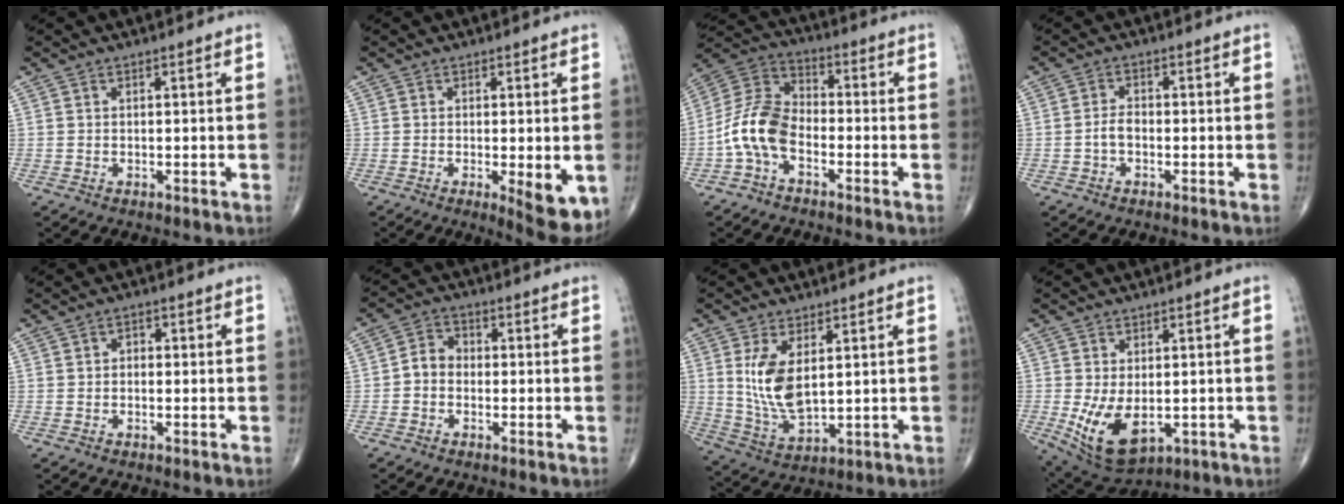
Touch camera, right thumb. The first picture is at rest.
{"total": 7.8, "force": [-1.9, 2.3, 7.2], "torque": [-0.093, -0.020, -0.023]}
{"total": 10.4, "force": [-3.7, 6.2, 7.5], "torque": [-0.147, 0.044, -0.086]}
{"total": 2.4, "force": [-0.9, 1.4, 1.8], "torque": [-0.032, 0.011, -0.021]}
{"total": 1.5, "force": [-0.1, 1.2, 0.9], "torque": [-0.003, 0.008, -0.006]}
{"total": 4.2, "force": [-1.0, 3.4, 2.2], "torque": [-0.026, 0.018, -0.032]}
{"total": 9.9, "force": [2.3, 4.9, 8.4], "torque": [-0.160, -0.019, 0.059]}
{"total": 10.5, "force": [-1.9, 6.1, 8.4], "torque": [-0.146, -0.015, -0.014]}